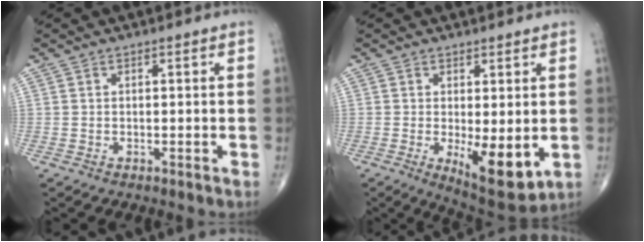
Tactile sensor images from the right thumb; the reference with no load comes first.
{"total": 9.5, "force": [-1.6, 3.4, 8.7], "torque": [-0.123, -0.028, -0.012]}